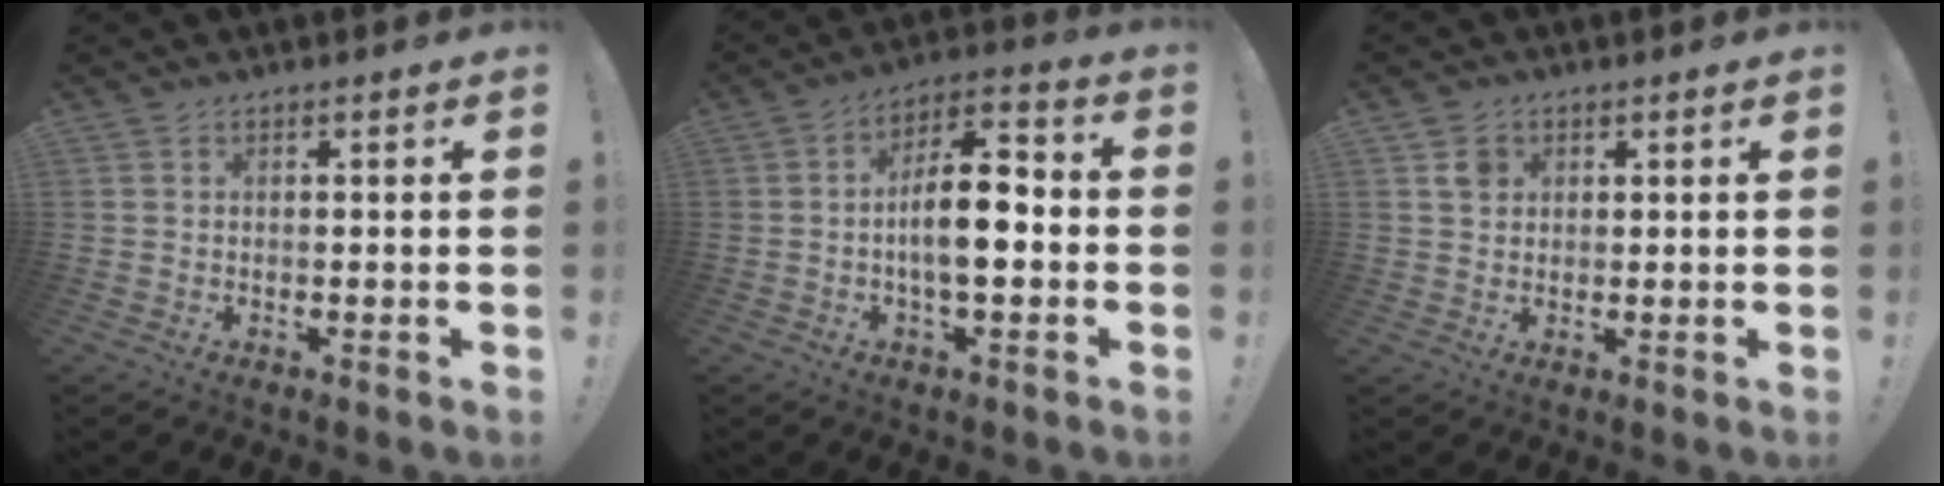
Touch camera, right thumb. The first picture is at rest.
{"total": 12.0, "force": [-1.9, 5.1, 10.7], "torque": [-0.177, 0.012, -0.037]}
{"total": 3.5, "force": [1.5, 2.9, 1.2], "torque": [-0.011, -0.002, 0.026]}